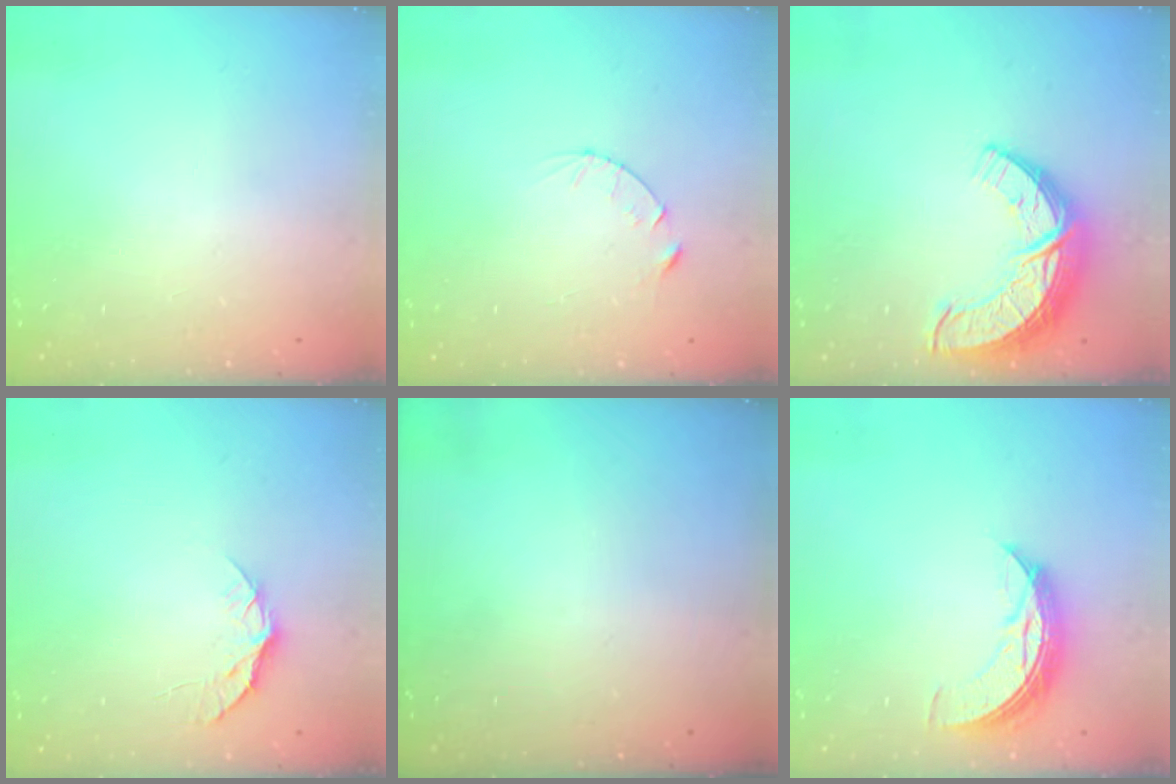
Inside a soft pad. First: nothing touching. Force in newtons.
{"total": 4.1, "press": 4.0, "slide": 0.4}
{"total": 11.9, "press": 11.9, "slide": 0.8}
{"total": 8.1, "press": 8.1, "slide": 0.7}
{"total": 0.0}
{"total": 7.9, "press": 7.9, "slide": 0.4}